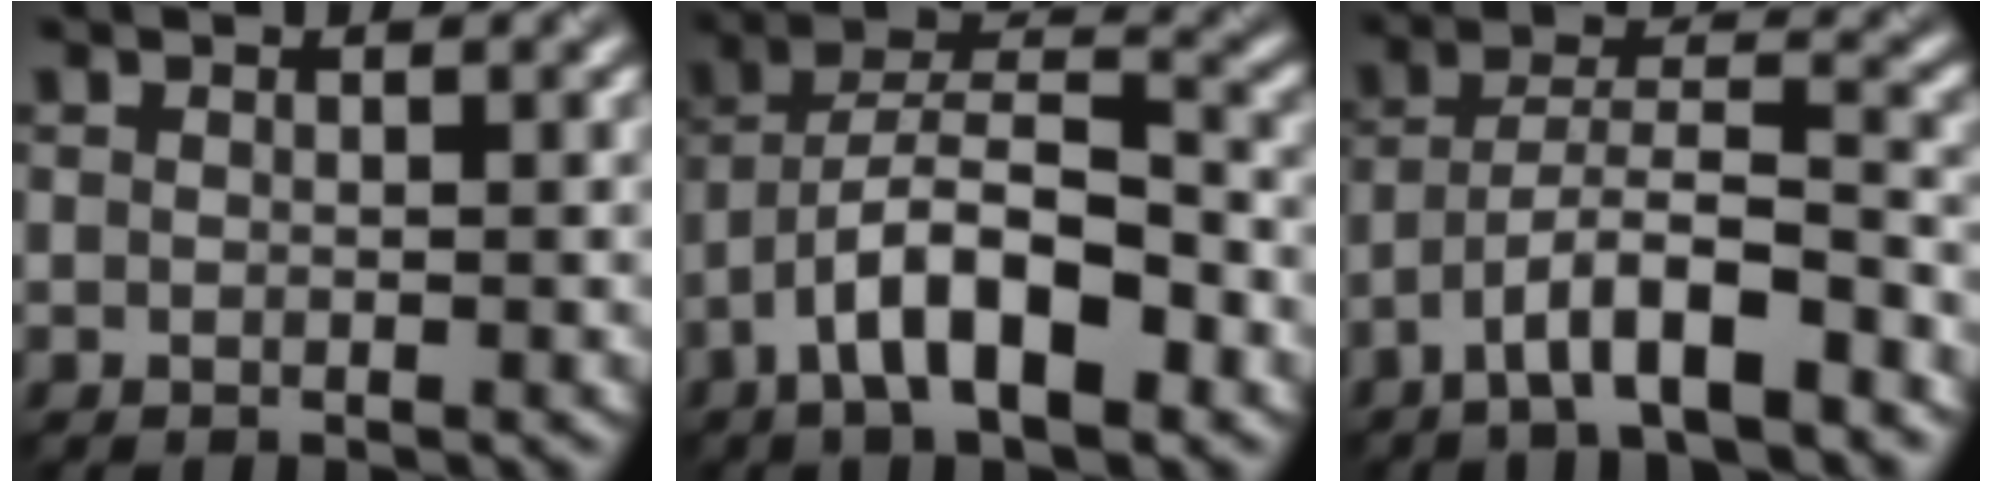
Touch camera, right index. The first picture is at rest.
{"total": 8.6, "force": [-4.8, 2.6, 6.6], "torque": [-0.115, 0.027, -0.077]}
{"total": 6.7, "force": [-4.8, 1.0, 4.6], "torque": [-0.082, 0.023, -0.069]}